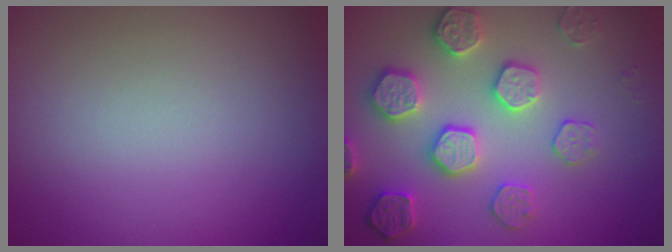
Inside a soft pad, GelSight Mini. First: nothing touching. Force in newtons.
{"total": 5.1, "press": 4.9, "slide": 1.4}